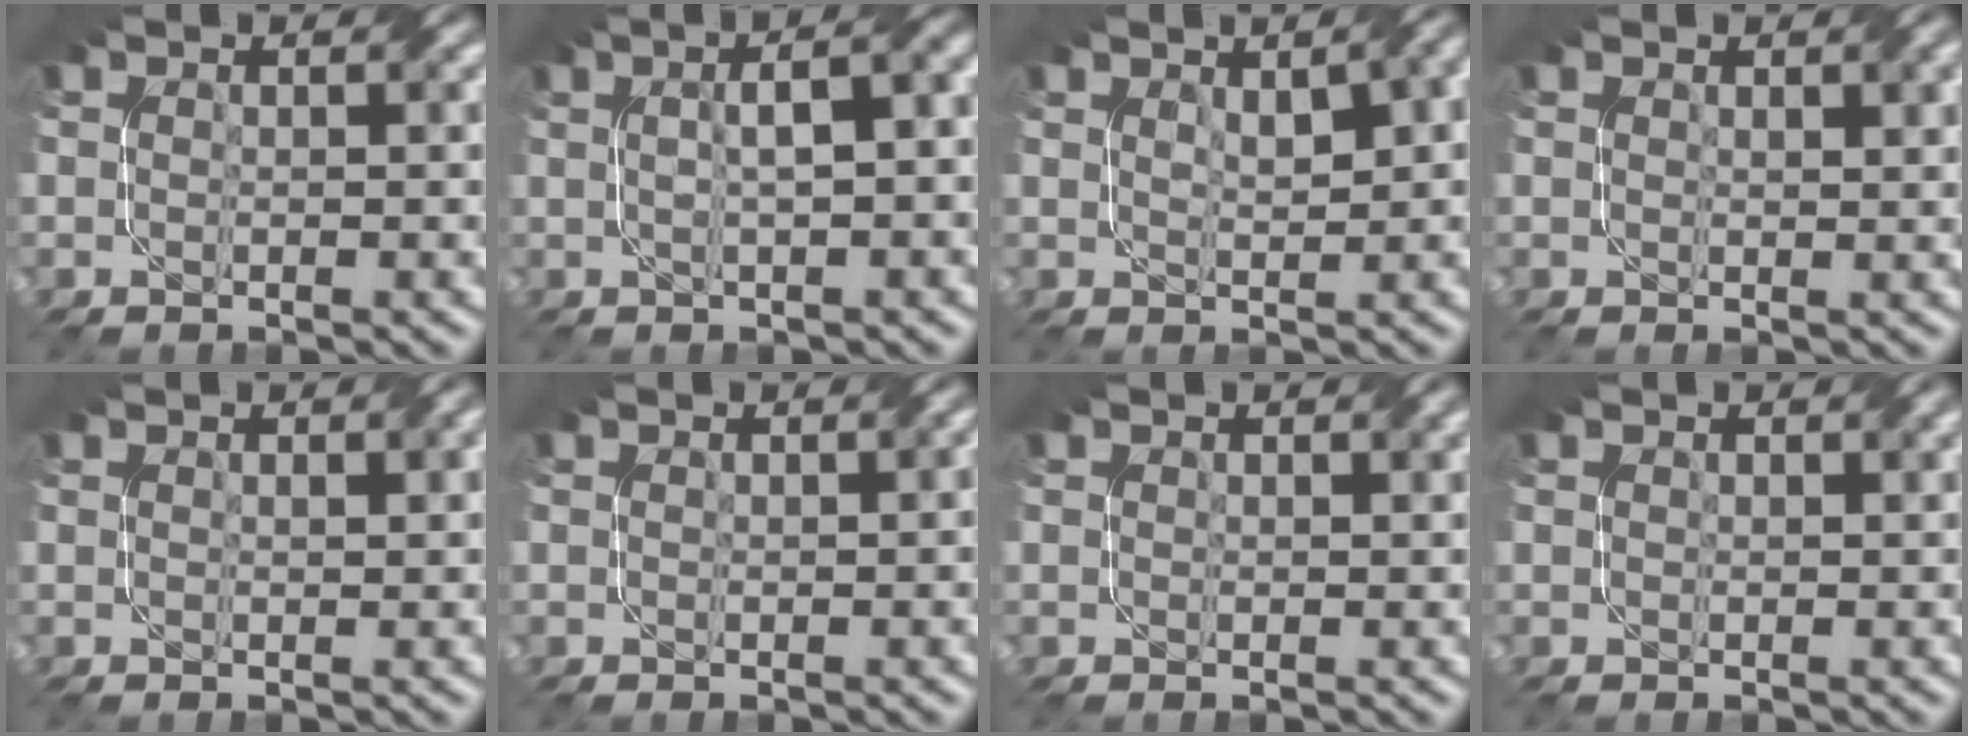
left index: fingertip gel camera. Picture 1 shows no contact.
{"total": 6.3, "force": [1.2, 2.0, 5.8], "torque": [-0.056, 0.027, 0.007]}
{"total": 4.2, "force": [1.7, 1.5, 3.6], "torque": [-0.055, 0.004, 0.030]}
{"total": 1.5, "force": [0.9, 0.3, 1.1], "torque": [-0.013, -0.002, 0.016]}
{"total": 1.3, "force": [0.6, 0.2, 1.1], "torque": [-0.013, 0.001, 0.010]}
{"total": 0.7, "force": [-0.6, -0.1, 0.4], "torque": [0.000, 0.004, -0.009]}
{"total": 0.0}
{"total": 0.0}